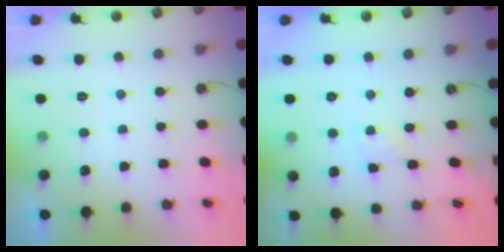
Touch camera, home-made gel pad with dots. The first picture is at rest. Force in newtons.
{"total": 3.5, "press": 3.4, "slide": 0.5}